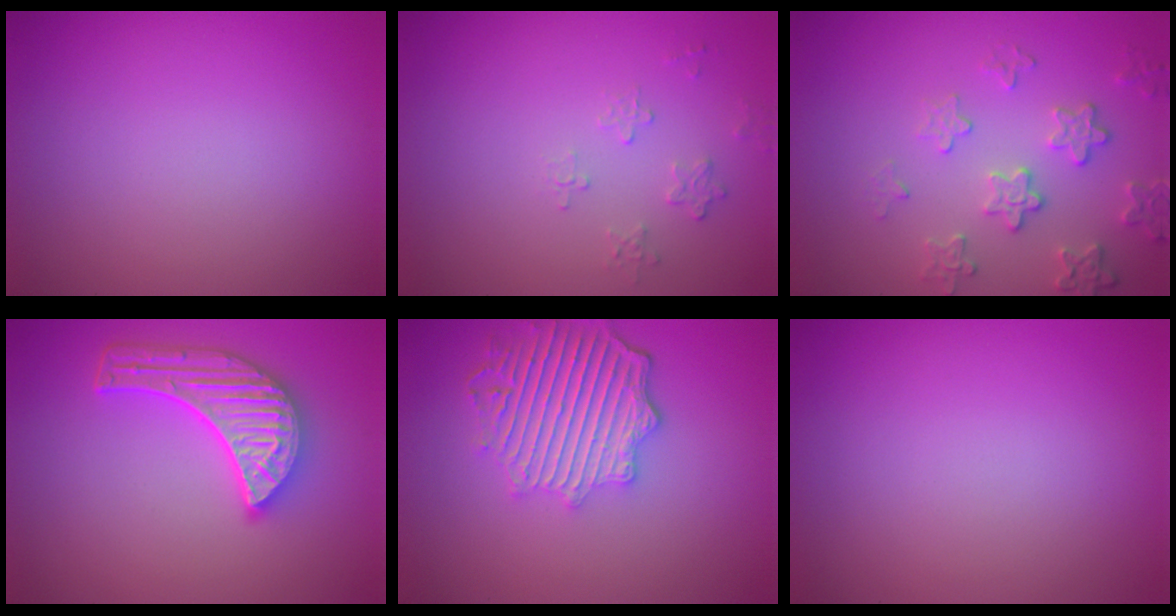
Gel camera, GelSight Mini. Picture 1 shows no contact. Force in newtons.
{"total": 1.2, "press": 0.8, "slide": 0.9}
{"total": 3.2, "press": 3.0, "slide": 0.9}
{"total": 5.7, "press": 4.5, "slide": 3.5}
{"total": 5.7, "press": 4.5, "slide": 3.5}
{"total": 0.0}